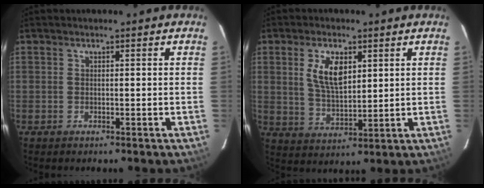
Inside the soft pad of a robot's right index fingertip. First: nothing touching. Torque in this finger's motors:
{"motor_torque": [0.34, 0.12, 0.26, 0.08]}